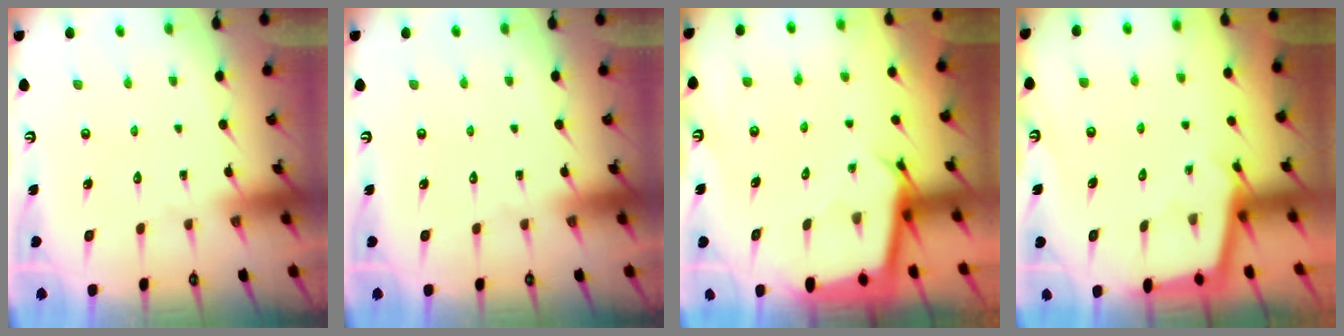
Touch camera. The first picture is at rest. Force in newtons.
{"total": 0.0}
{"total": 2.9, "press": 2.9, "slide": 0.0}
{"total": 2.5, "press": 2.5, "slide": 0.2}